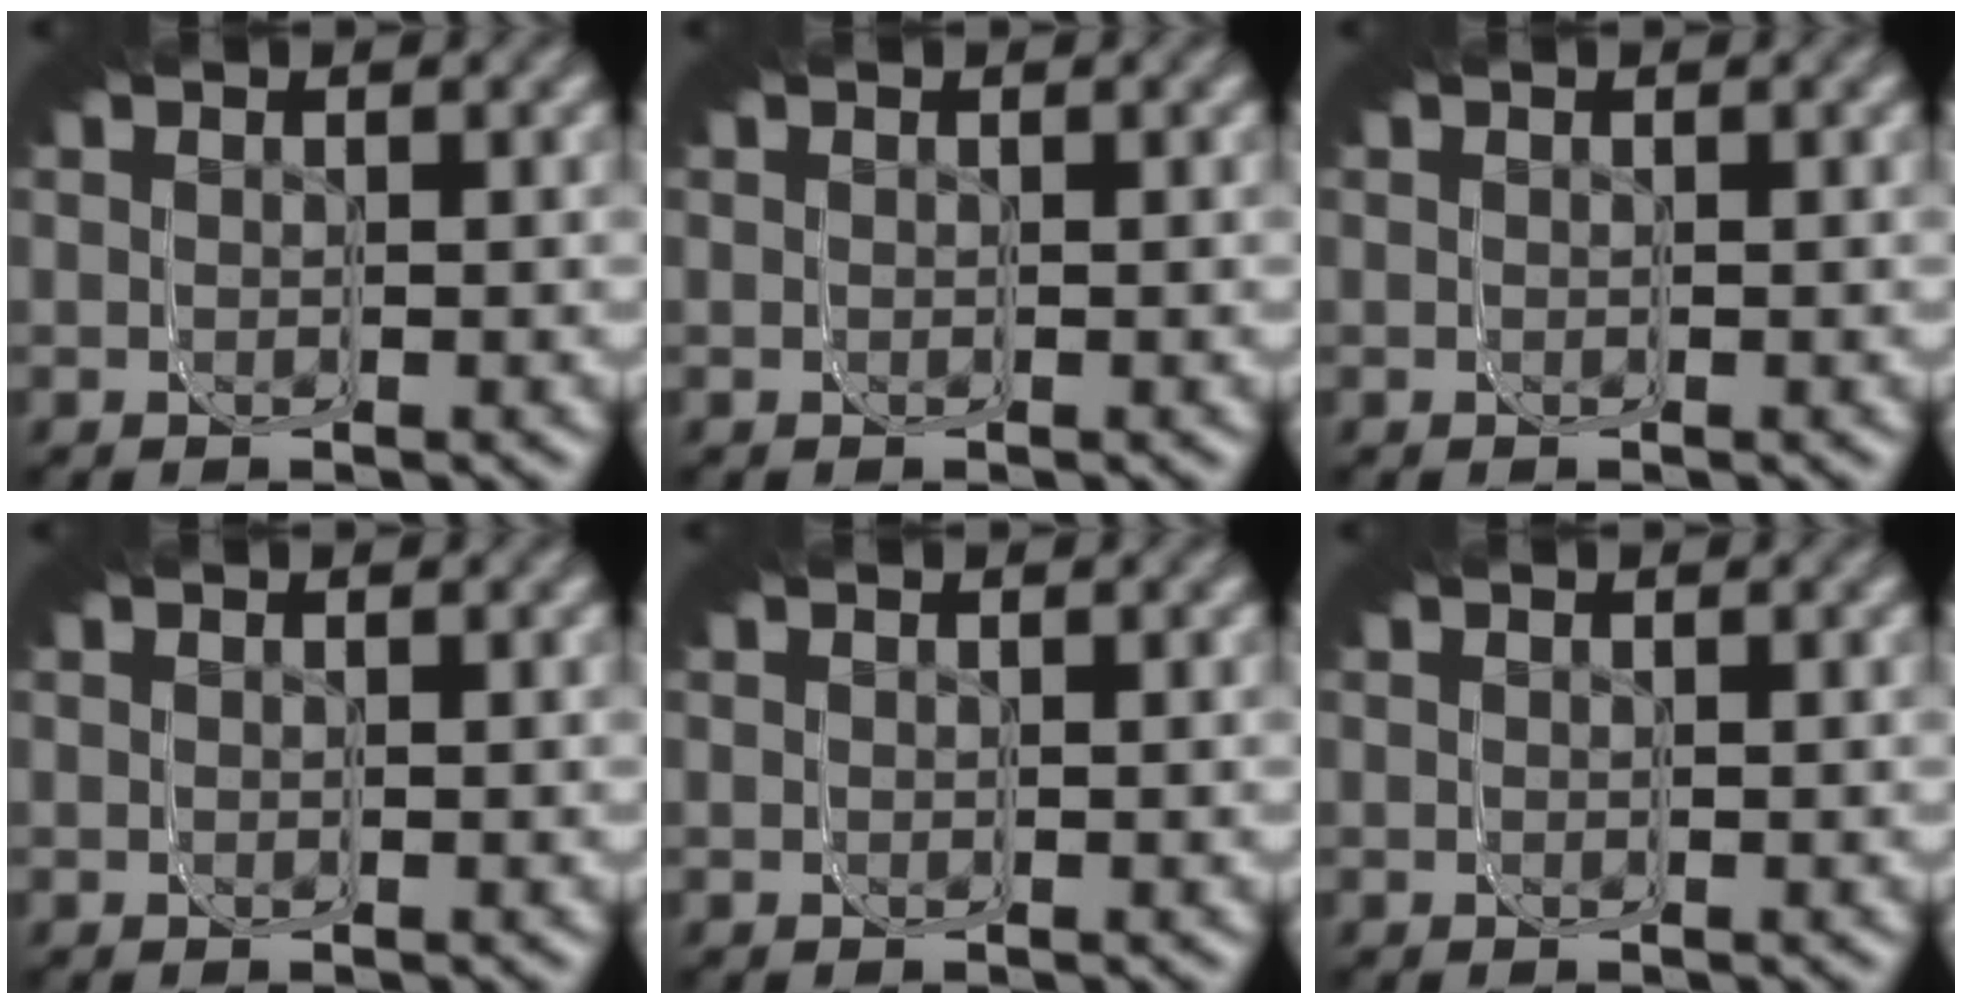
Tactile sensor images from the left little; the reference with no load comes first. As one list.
[{"total": 0.0}, {"total": 0.0}, {"total": 0.0}, {"total": 0.0}, {"total": 0.0}]